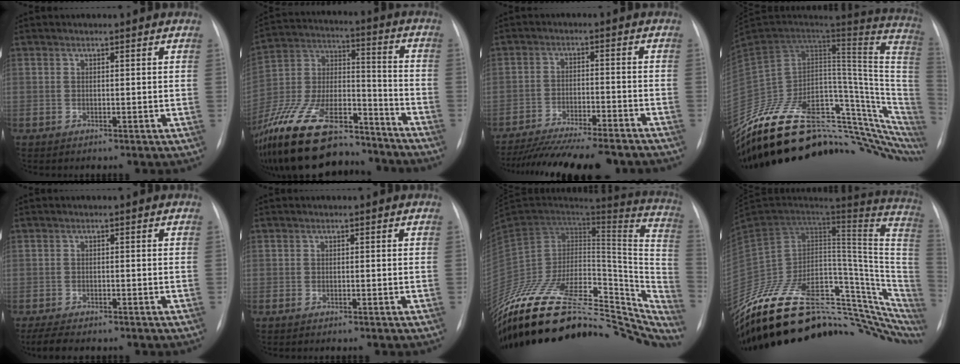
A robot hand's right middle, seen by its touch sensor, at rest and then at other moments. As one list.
[{"total": 26.1, "force": [-20.6, 8.4, 13.7], "torque": [-0.290, -0.002, -0.351]}, {"total": 18.6, "force": [-16.6, 2.0, 8.1], "torque": [-0.125, -0.023, -0.238]}, {"total": 29.0, "force": [-20.7, 10.8, 17.3], "torque": [-0.159, 0.051, -0.292]}, {"total": 5.5, "force": [-4.5, 1.5, 2.7], "torque": [-0.046, -0.012, -0.063]}, {"total": 0.8, "force": [-0.6, 0.1, 0.4], "torque": [-0.012, -0.003, -0.007]}, {"total": 42.4, "force": [-32.5, 18.2, 20.3], "torque": [-0.314, -0.020, -0.458]}, {"total": 32.8, "force": [-22.4, 13.2, 19.9], "torque": [-0.215, 0.034, -0.319]}]